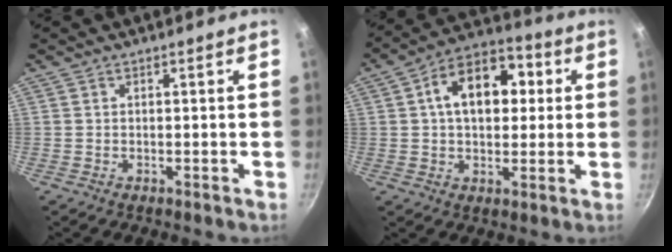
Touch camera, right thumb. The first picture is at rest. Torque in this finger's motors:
{"motor_torque": [-0.99, 1.71, 0.72, 0.04, 0.10]}